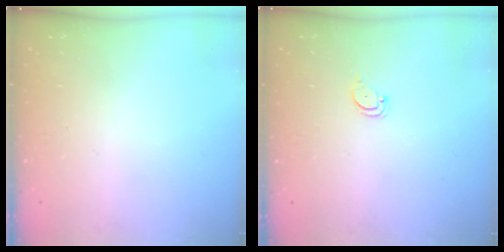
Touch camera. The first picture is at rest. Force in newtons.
{"total": 2.6, "press": 2.6, "slide": 0.1}